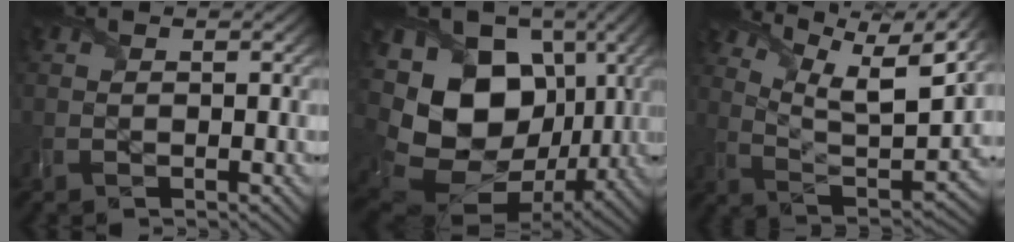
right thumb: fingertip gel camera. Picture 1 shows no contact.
{"total": 18.4, "force": [0.6, 14.0, 11.9], "torque": [-0.257, -0.027, 0.033]}
{"total": 14.6, "force": [9.6, 4.6, 9.9], "torque": [-0.204, -0.002, 0.154]}